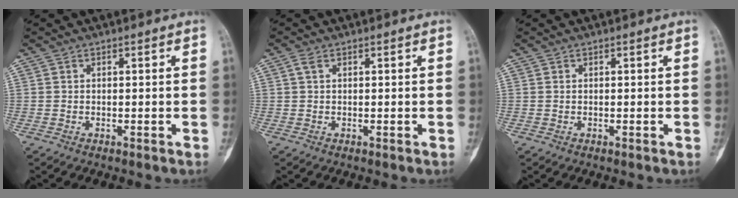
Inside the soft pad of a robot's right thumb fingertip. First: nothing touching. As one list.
[{"total": 1.2, "force": [0.5, 0.6, 1.0], "torque": [-0.027, 0.012, 0.012]}, {"total": 0.0}]